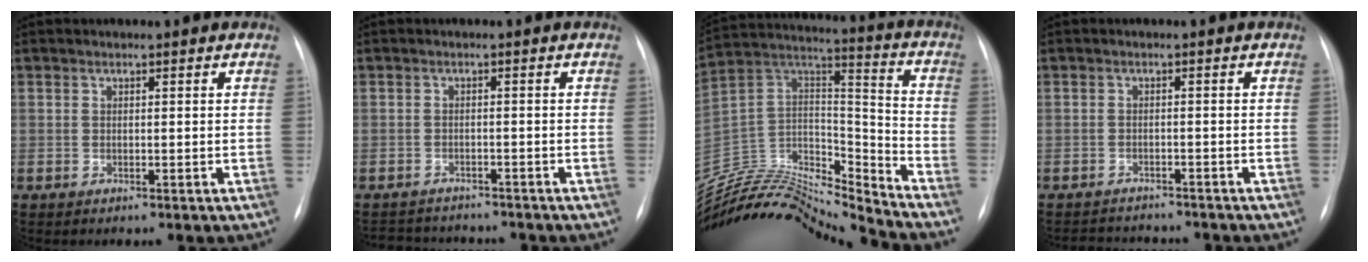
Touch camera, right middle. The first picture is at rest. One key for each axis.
{"total": 7.6, "fx": -7.2, "fy": 2.0, "fz": 1.4, "tx": -0.023, "ty": 0.007, "tz": -0.097}
{"total": 21.9, "fx": -21.1, "fy": 1.6, "fz": 5.4, "tx": -0.102, "ty": 0.046, "tz": -0.362}
{"total": 6.7, "fx": -6.4, "fy": 1.4, "fz": 1.1, "tx": -0.015, "ty": 0.005, "tz": -0.086}